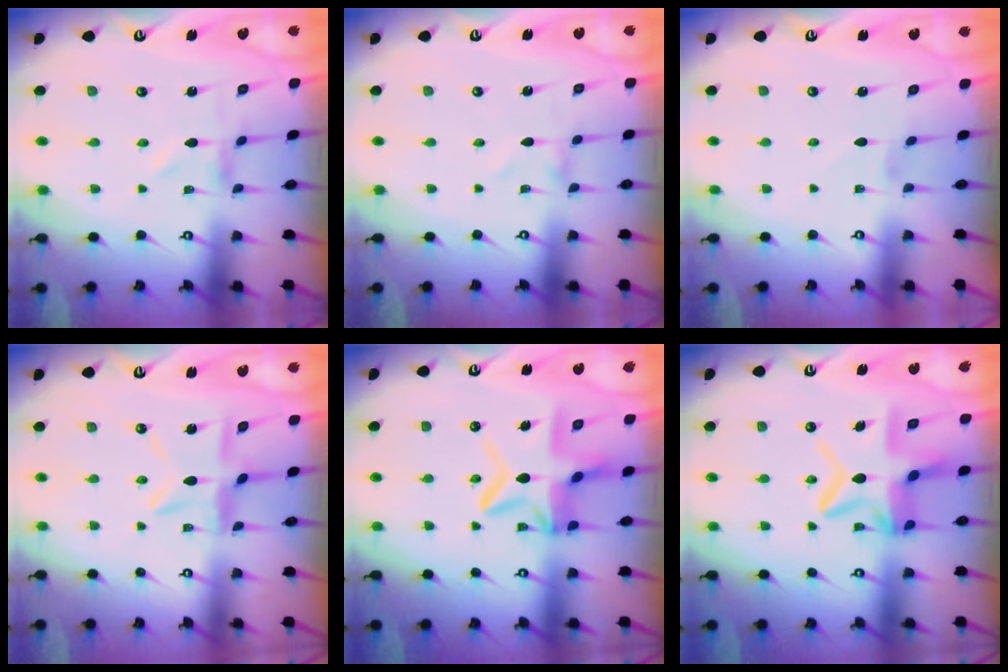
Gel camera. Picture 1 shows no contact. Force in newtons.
{"total": 0.9, "press": 0.9, "slide": 0.1}
{"total": 0.0}
{"total": 10.0, "press": 10.0, "slide": 1.0}
{"total": 12.2, "press": 12.1, "slide": 1.2}
{"total": 13.4, "press": 13.4, "slide": 1.2}